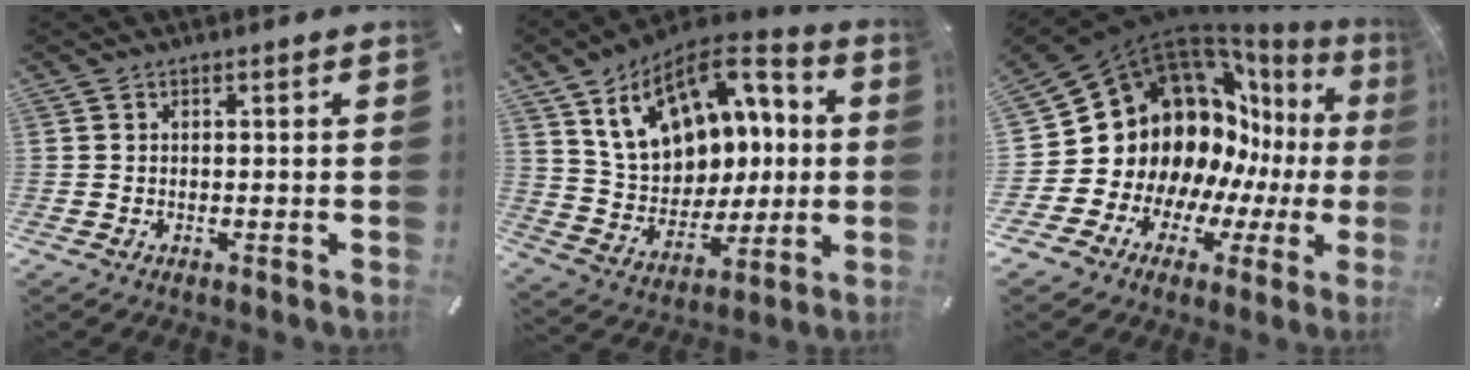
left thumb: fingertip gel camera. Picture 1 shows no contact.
{"total": 18.3, "force": [7.4, 13.7, 9.7], "torque": [-0.183, -0.023, 0.145]}
{"total": 20.4, "force": [5.7, 16.8, 10.0], "torque": [-0.164, -0.100, 0.152]}